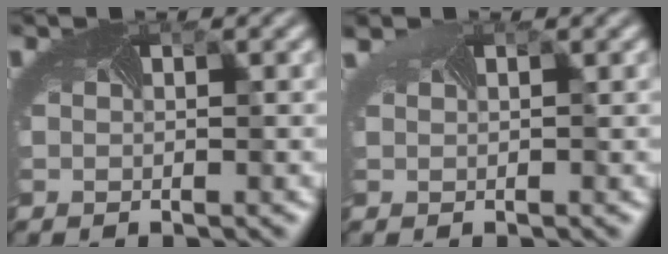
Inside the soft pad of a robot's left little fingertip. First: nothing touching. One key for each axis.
{"total": 1.3, "fx": 1.0, "fy": 0.5, "fz": 0.7, "tx": -0.017, "ty": 0.009, "tz": 0.006}